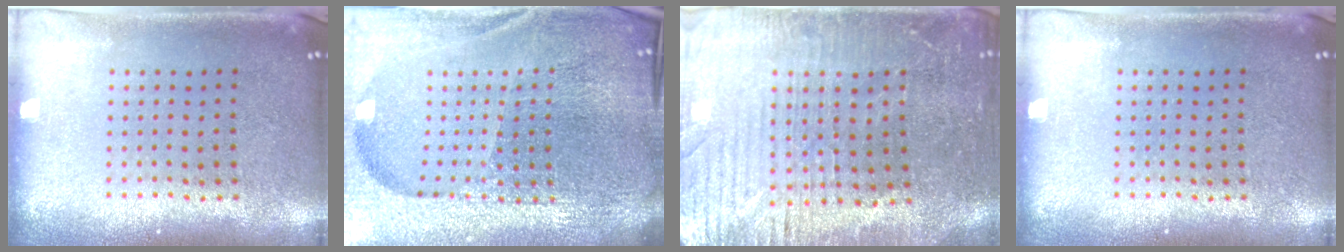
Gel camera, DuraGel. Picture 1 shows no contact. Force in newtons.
{"total": 6.3, "press": 5.5, "slide": 3.0}
{"total": 3.2, "press": 3.2, "slide": 0.5}
{"total": 0.0}